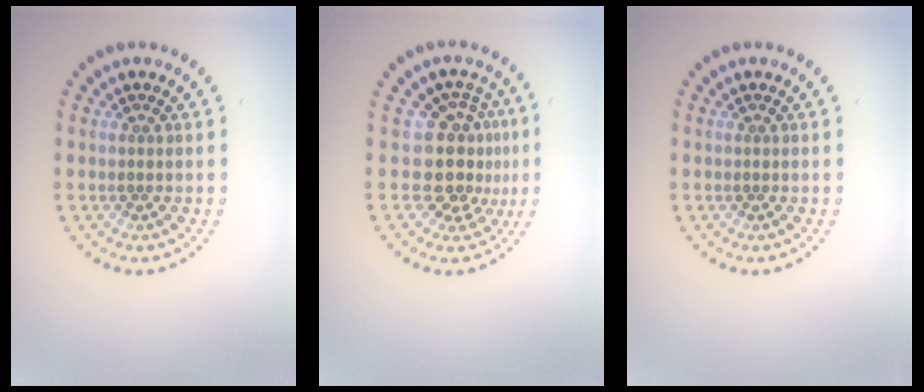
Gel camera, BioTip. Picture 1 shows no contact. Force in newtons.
{"total": 4.3, "press": 3.3, "slide": 2.7}
{"total": 0.0}